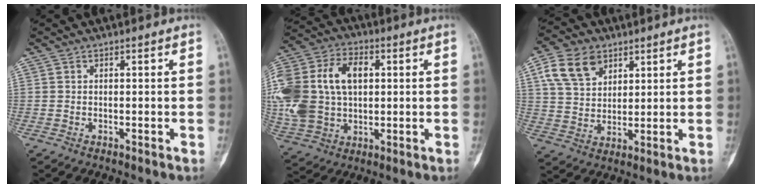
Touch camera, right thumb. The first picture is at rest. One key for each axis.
{"total": 25.5, "fx": 3.2, "fy": 17.8, "fz": 18.0, "tx": -0.417, "ty": 0.034, "tz": 0.071}
{"total": 10.3, "fx": 5.0, "fy": 7.1, "fz": 5.6, "tx": -0.087, "ty": -0.010, "tz": 0.100}